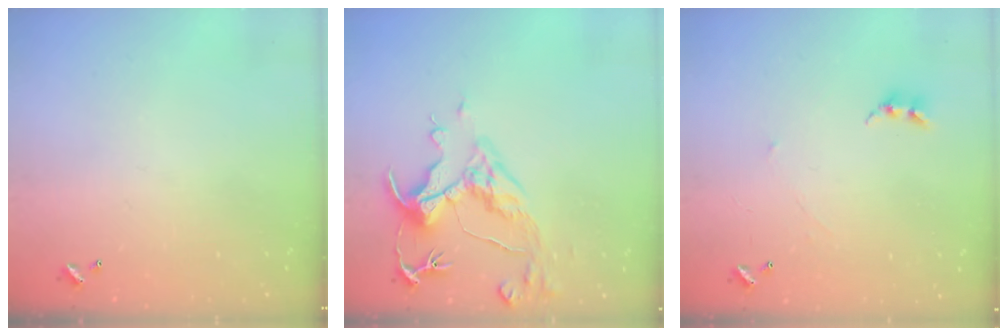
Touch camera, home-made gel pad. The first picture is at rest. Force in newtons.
{"total": 9.1, "press": 8.9, "slide": 1.8}
{"total": 0.9, "press": 0.8, "slide": 0.3}